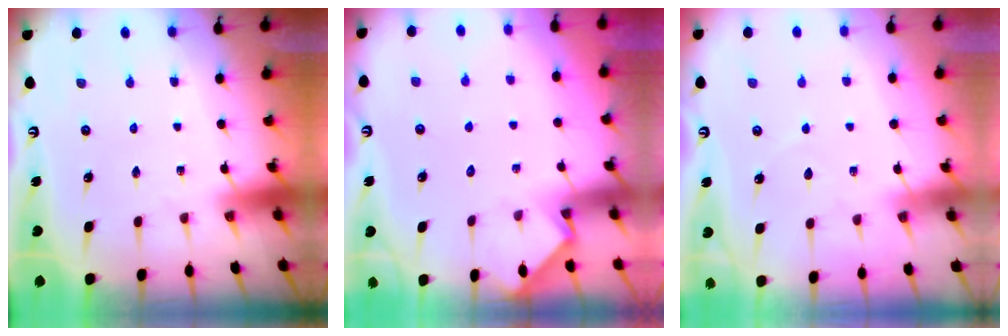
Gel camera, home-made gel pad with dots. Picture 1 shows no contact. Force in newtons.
{"total": 4.2, "press": 4.2, "slide": 0.5}
{"total": 4.6, "press": 4.6, "slide": 0.6}